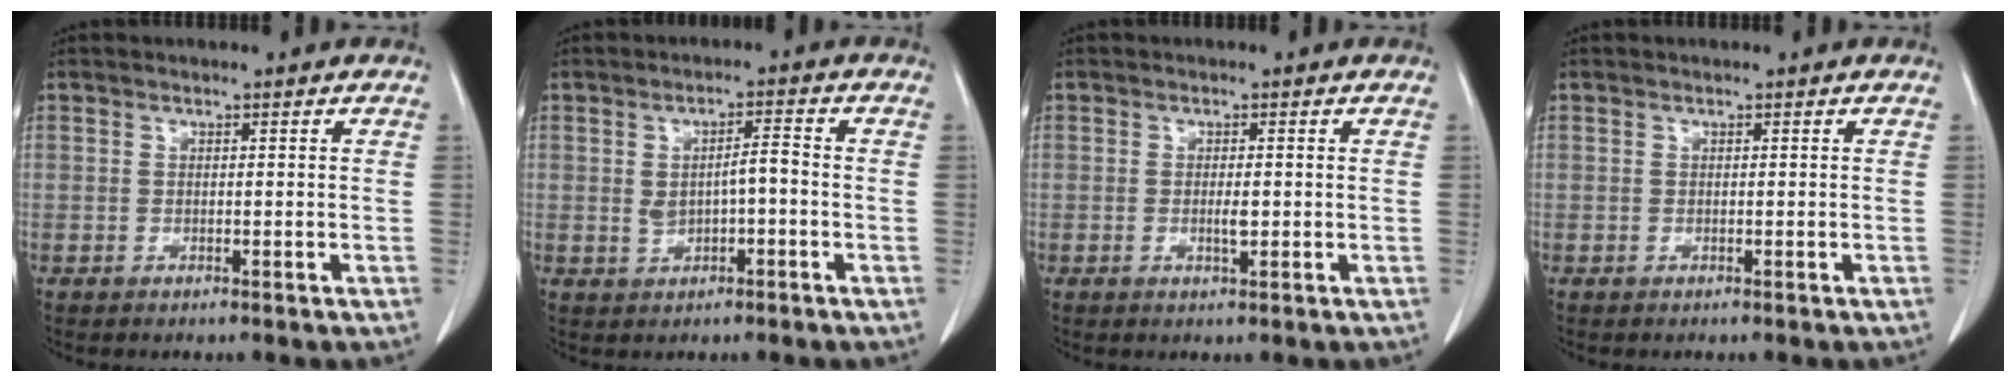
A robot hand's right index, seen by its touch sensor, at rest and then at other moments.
{"total": 4.1, "force": [-0.3, 1.2, 3.9], "torque": [-0.070, 0.012, 0.002]}
{"total": 1.8, "force": [-0.2, 0.3, 1.7], "torque": [-0.035, -0.002, -0.003]}
{"total": 0.0}